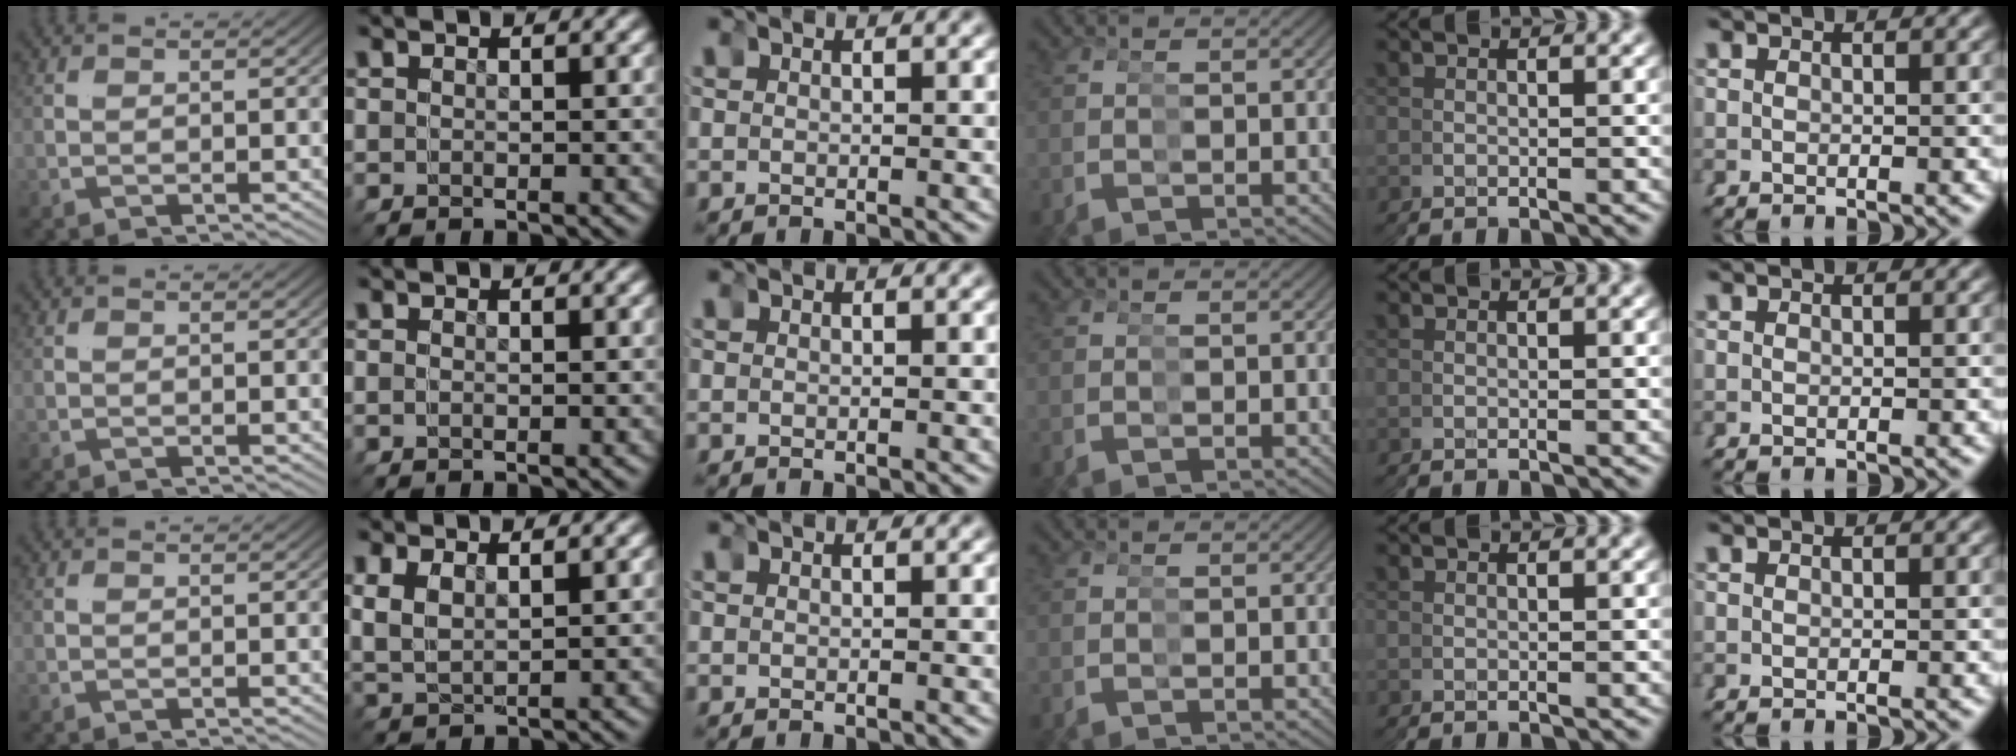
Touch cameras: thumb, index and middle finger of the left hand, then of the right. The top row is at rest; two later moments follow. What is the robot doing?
{"motion": "grasp_and_lifting", "object": "hoodie"}